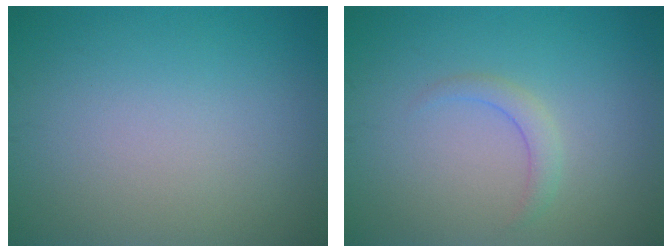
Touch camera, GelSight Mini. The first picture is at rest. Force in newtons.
{"total": 1.4, "press": 1.4, "slide": 0.0}